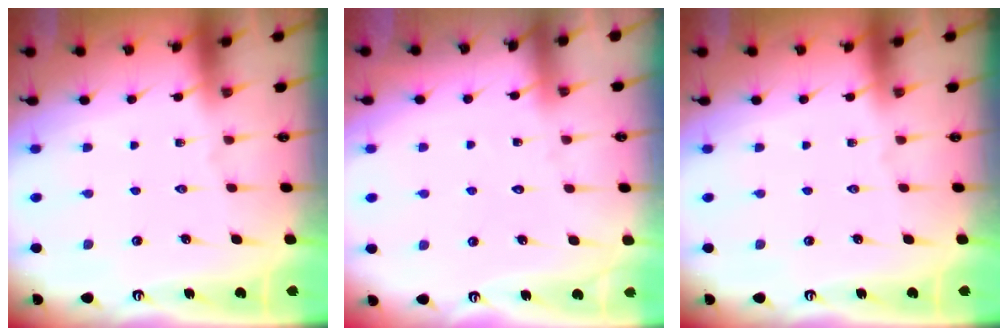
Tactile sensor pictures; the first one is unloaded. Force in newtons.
{"total": 5.1, "press": 5.1, "slide": 0.5}
{"total": 0.0}